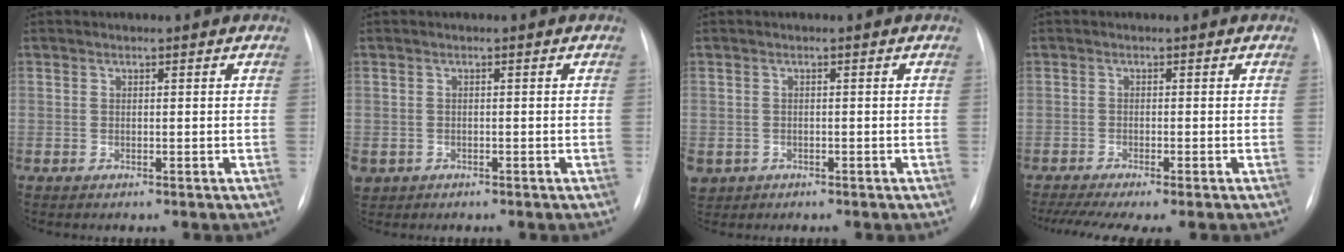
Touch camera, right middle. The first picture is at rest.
{"total": 2.9, "force": [-1.5, 2.3, 0.8], "torque": [-0.018, -0.002, -0.020]}
{"total": 3.8, "force": [-2.0, 3.1, 0.9], "torque": [-0.023, -0.001, -0.027]}
{"total": 8.7, "force": [-6.8, 0.9, 5.3], "torque": [-0.080, -0.009, -0.106]}